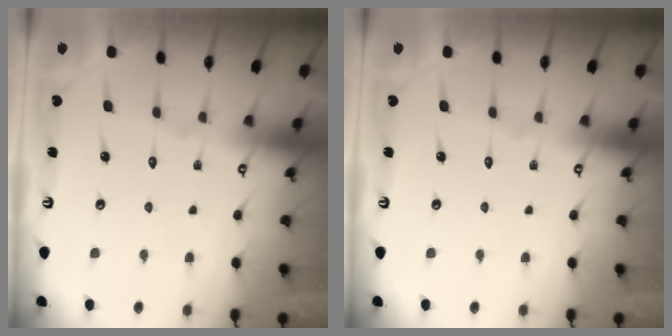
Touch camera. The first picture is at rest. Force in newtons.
{"total": 0.0}